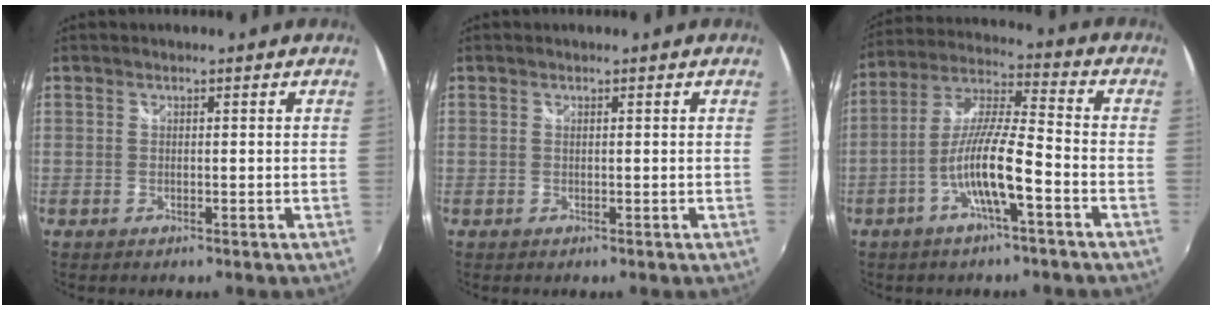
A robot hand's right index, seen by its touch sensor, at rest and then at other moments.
{"total": 0.0}
{"total": 11.2, "force": [-4.8, 1.1, 10.1], "torque": [-0.208, 0.003, -0.092]}